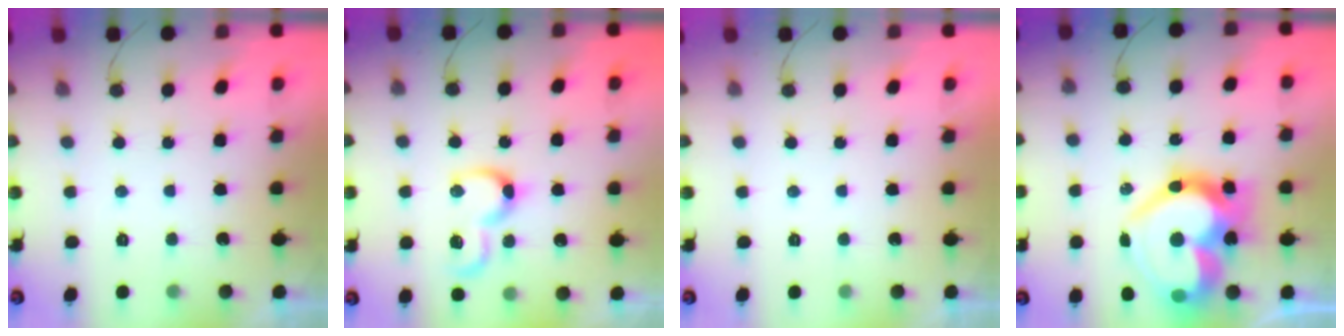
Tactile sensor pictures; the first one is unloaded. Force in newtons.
{"total": 9.6, "press": 9.6, "slide": 0.6}
{"total": 1.8, "press": 1.8, "slide": 0.0}
{"total": 25.5, "press": 25.4, "slide": 2.5}